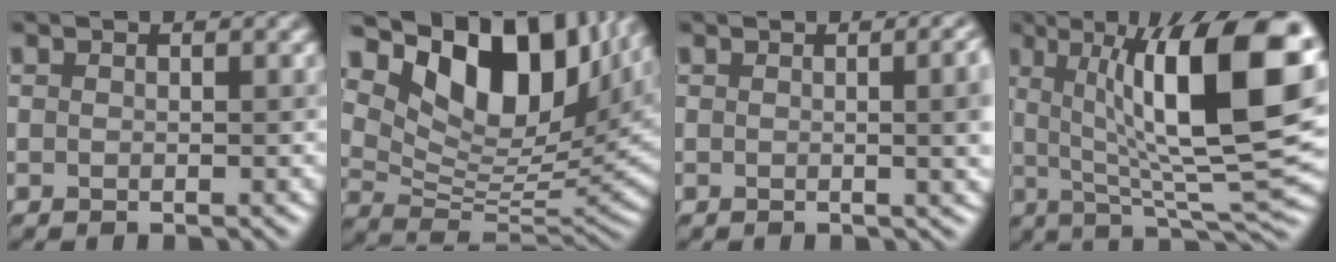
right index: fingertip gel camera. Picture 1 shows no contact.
{"total": 13.3, "force": [7.6, 6.5, 8.7], "torque": [-0.142, 0.010, 0.142]}
{"total": 5.9, "force": [0.3, 2.5, 5.3], "torque": [-0.018, 0.017, 0.003]}
{"total": 15.5, "force": [3.9, 4.1, 14.4], "torque": [-0.196, 0.010, 0.061]}